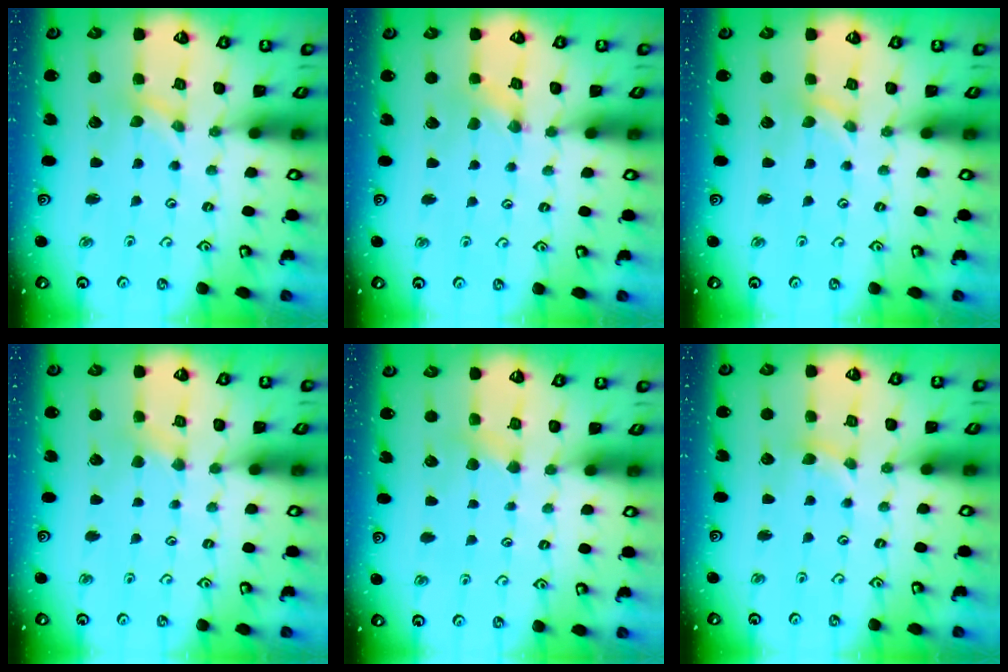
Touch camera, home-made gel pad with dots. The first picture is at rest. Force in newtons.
{"total": 0.5, "press": 0.5, "slide": 0.1}
{"total": 0.0}
{"total": 2.1, "press": 2.0, "slide": 0.4}
{"total": 3.3, "press": 3.3, "slide": 0.5}
{"total": 3.6, "press": 3.6, "slide": 0.3}